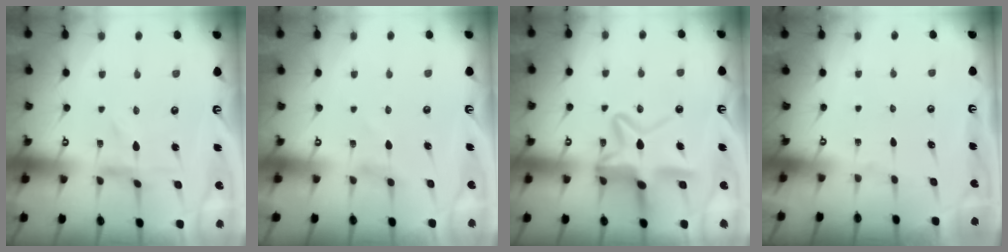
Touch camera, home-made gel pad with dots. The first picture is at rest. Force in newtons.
{"total": 0.0}
{"total": 14.6, "press": 14.5, "slide": 1.4}
{"total": 0.0}